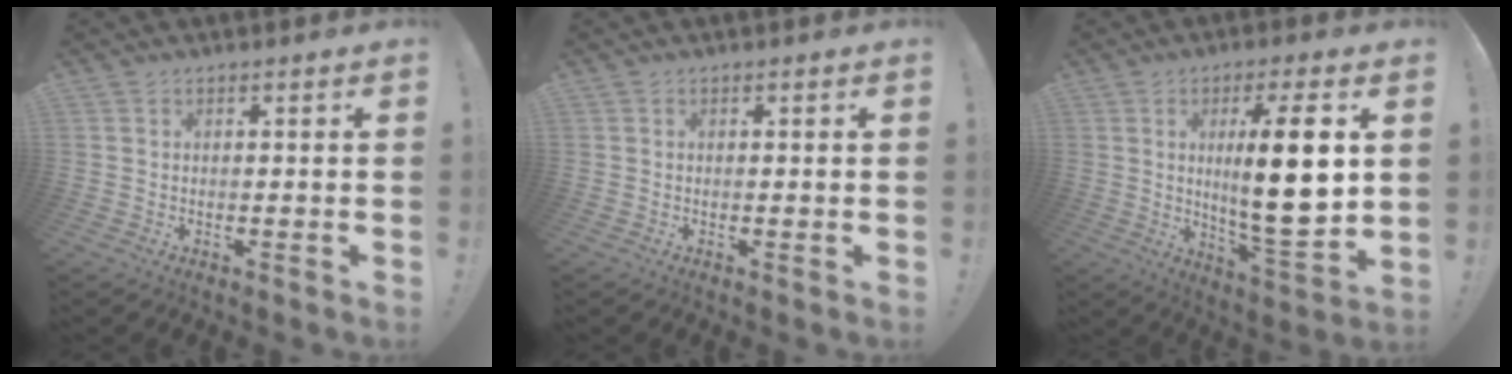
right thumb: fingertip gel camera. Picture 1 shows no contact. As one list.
[{"total": 0.0}, {"total": 17.1, "force": [2.7, 3.5, 16.5], "torque": [-0.266, -0.021, 0.029]}]